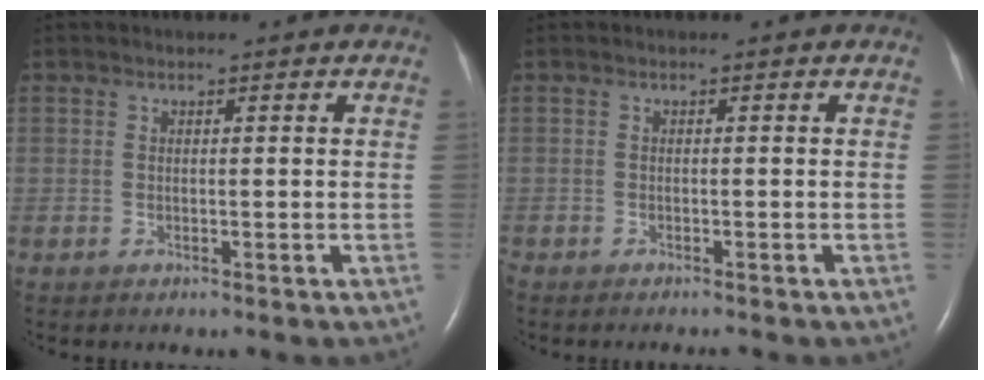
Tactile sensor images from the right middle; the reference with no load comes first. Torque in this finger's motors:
{"motor_torque": [-0.08, 0.05, -0.02, 0.00]}